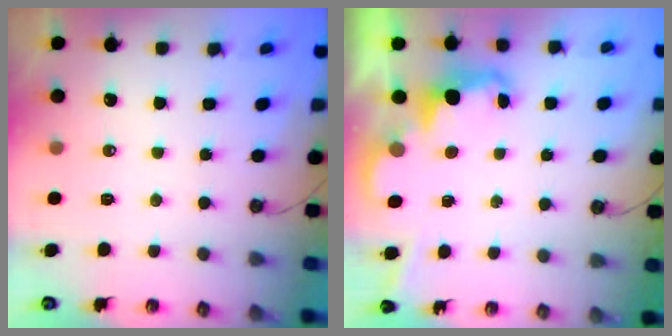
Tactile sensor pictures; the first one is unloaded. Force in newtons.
{"total": 2.5, "press": 2.4, "slide": 0.6}